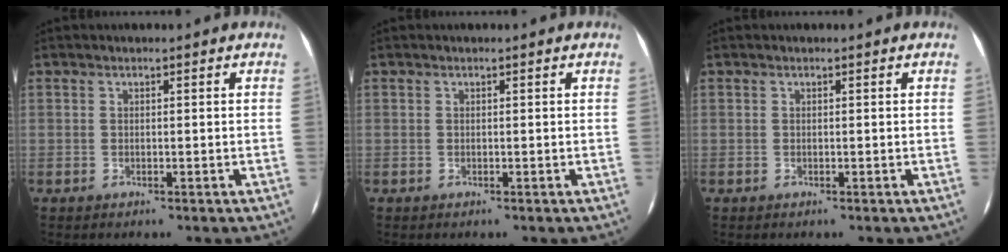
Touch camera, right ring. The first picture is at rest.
{"total": 0.0}
{"total": 0.0}